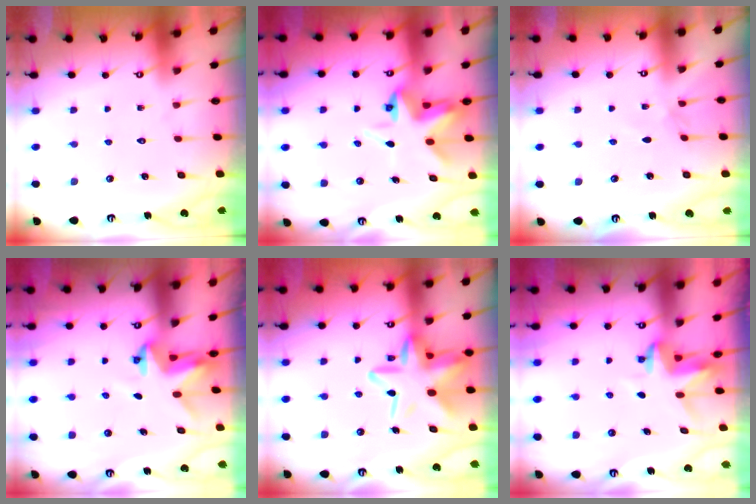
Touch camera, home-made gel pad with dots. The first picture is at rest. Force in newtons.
{"total": 7.1, "press": 6.9, "slide": 1.8}
{"total": 2.6, "press": 2.5, "slide": 0.4}
{"total": 3.5, "press": 3.5, "slide": 0.1}
{"total": 17.4, "press": 17.3, "slide": 1.5}
{"total": 3.9, "press": 3.8, "slide": 0.3}